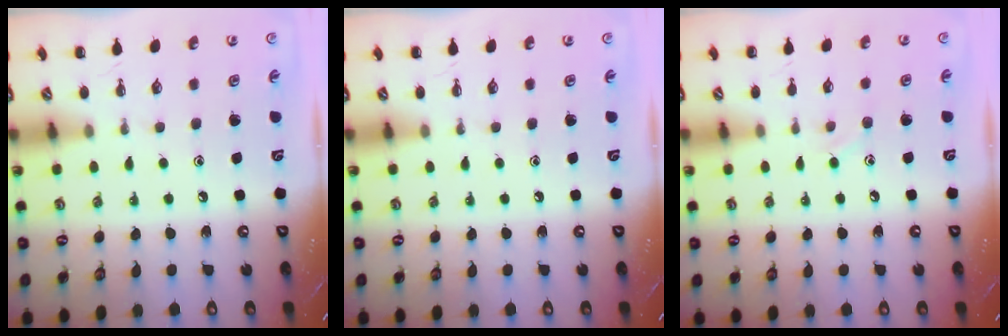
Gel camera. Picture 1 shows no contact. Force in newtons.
{"total": 0.0}
{"total": 4.7, "press": 4.5, "slide": 1.5}